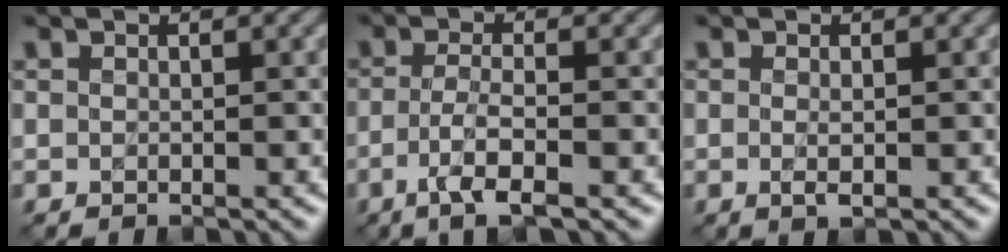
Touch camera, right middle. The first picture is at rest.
{"total": 3.6, "force": [-1.8, 0.7, 3.1], "torque": [-0.062, 0.000, -0.040]}
{"total": 1.1, "force": [-0.1, 0.3, 1.0], "torque": [-0.022, -0.006, -0.005]}